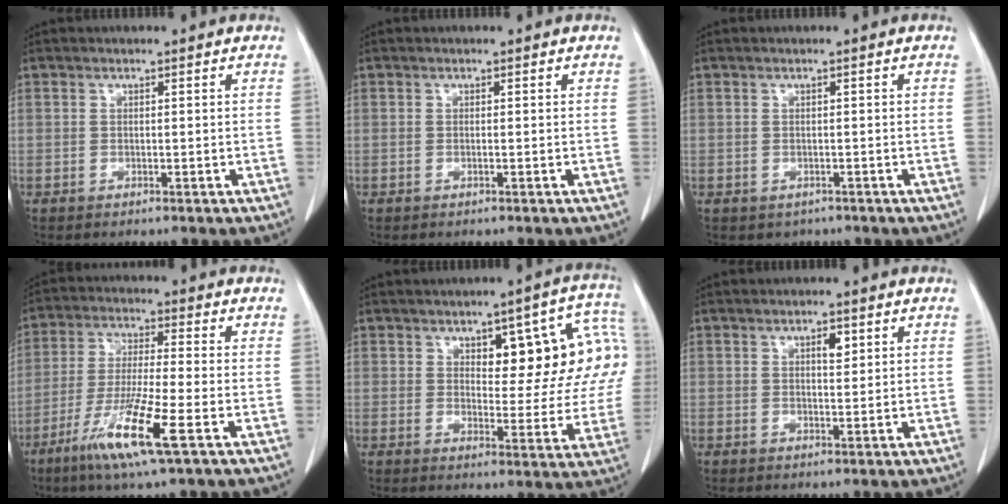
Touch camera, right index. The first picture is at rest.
{"total": 0.0}
{"total": 1.6, "force": [-0.9, 1.3, 0.3], "torque": [-0.007, 0.001, -0.008]}
{"total": 11.5, "force": [-5.5, -0.3, 10.0], "torque": [-0.201, -0.030, -0.106]}
{"total": 13.9, "force": [3.9, 5.4, 12.2], "torque": [-0.134, 0.029, 0.049]}
{"total": 2.1, "force": [0.9, 0.8, 1.7], "torque": [-0.027, -0.003, 0.015]}